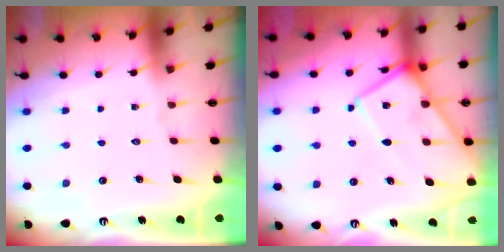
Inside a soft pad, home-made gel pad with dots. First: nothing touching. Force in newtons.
{"total": 12.5, "press": 12.4, "slide": 1.3}